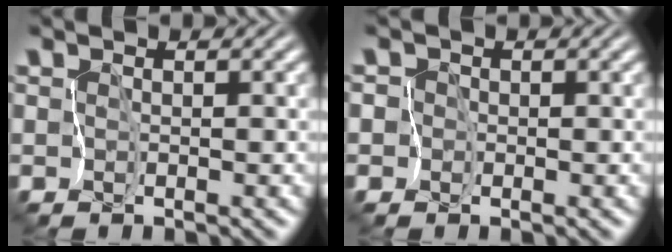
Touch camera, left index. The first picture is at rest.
{"total": 2.9, "force": [-0.7, 2.8, 0.3], "torque": [0.006, 0.013, -0.046]}